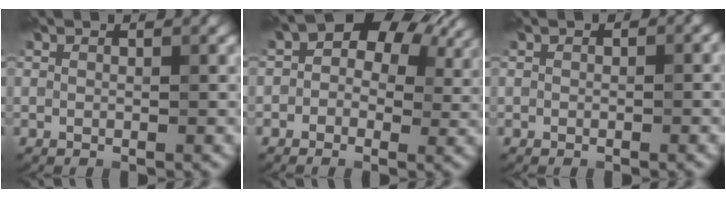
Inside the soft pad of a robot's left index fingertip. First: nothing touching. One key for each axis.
{"total": 6.2, "fx": 1.4, "fy": 4.3, "fz": 4.2, "tx": -0.045, "ty": 0.008, "tz": 0.007}
{"total": 0.7, "fx": -0.1, "fy": 0.5, "fz": 0.5, "tx": -0.006, "ty": 0.000, "tz": -0.002}